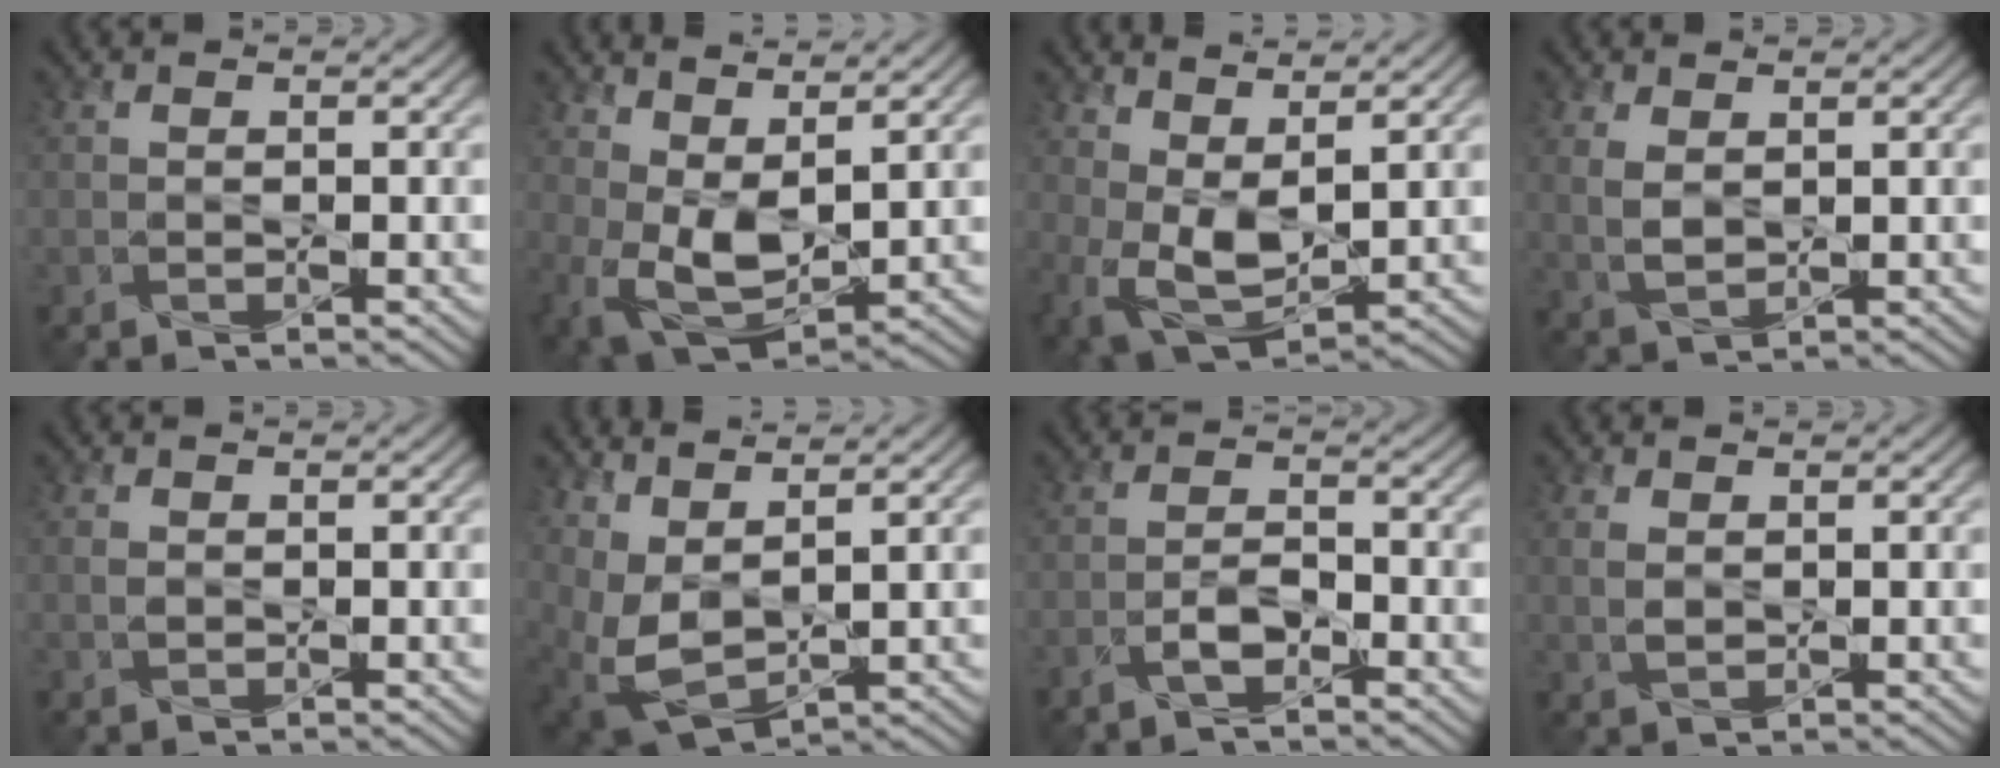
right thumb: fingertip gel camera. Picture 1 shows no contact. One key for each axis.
{"total": 9.1, "fx": 2.4, "fy": 4.9, "fz": 7.2, "tx": -0.175, "ty": -0.005, "tz": 0.046}
{"total": 8.1, "fx": 2.4, "fy": 4.3, "fz": 6.4, "tx": -0.160, "ty": -0.003, "tz": 0.044}
{"total": 3.4, "fx": 1.3, "fy": 1.9, "fz": 2.5, "tx": -0.070, "ty": -0.001, "tz": 0.028}
{"total": 0.9, "fx": 0.1, "fy": 0.7, "fz": 0.6, "tx": -0.017, "ty": -0.001, "tz": 0.002}
{"total": 6.0, "fx": 3.2, "fy": 2.9, "fz": 4.2, "tx": -0.113, "ty": -0.002, "tz": 0.065}
{"total": 3.0, "fx": -2.0, "fy": 0.9, "fz": 2.0, "tx": -0.045, "ty": 0.004, "tz": -0.046}
{"total": 2.0, "fx": 0.6, "fy": 1.2, "fz": 1.4, "tx": -0.040, "ty": 0.000, "tz": 0.015}